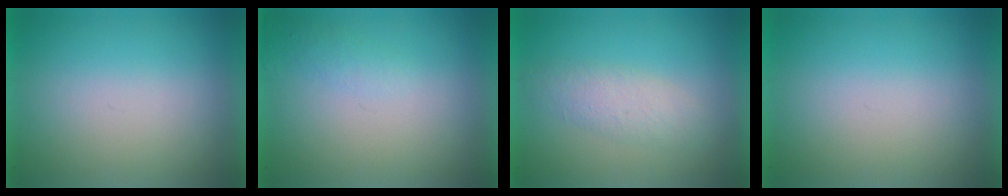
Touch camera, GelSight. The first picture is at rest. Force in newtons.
{"total": 1.1}
{"total": 1.8}
{"total": 0.0}